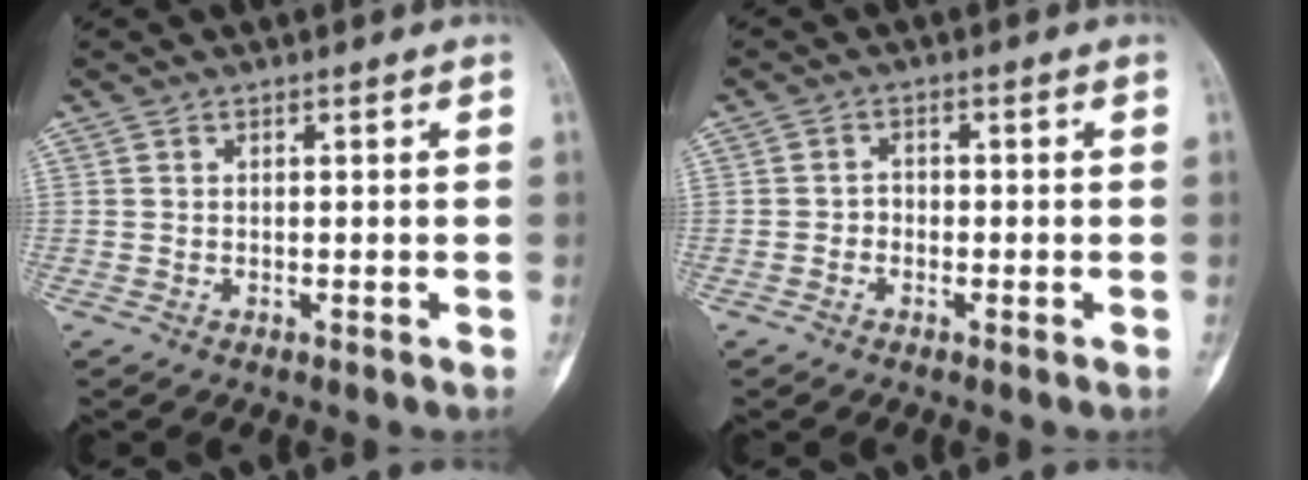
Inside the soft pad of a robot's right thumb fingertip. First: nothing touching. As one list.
[{"total": 1.7, "force": [-0.7, 1.4, 0.6], "torque": [-0.001, 0.009, -0.019]}]